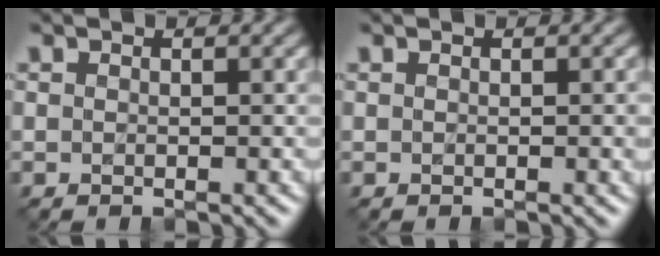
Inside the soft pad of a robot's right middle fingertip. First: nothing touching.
{"total": 0.7, "force": [0.0, 0.1, 0.7], "torque": [-0.008, -0.001, 0.000]}